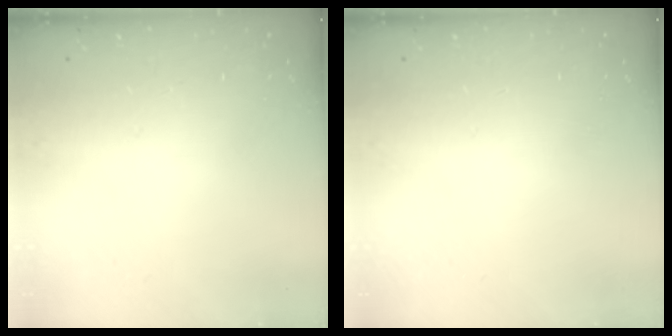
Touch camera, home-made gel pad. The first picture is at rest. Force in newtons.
{"total": 0.0}